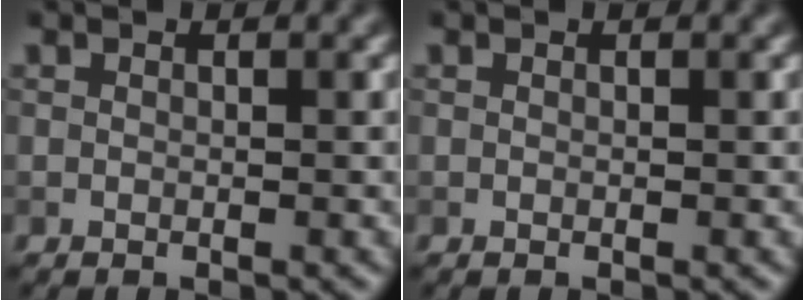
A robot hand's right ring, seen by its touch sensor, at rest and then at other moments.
{"total": 0.0}